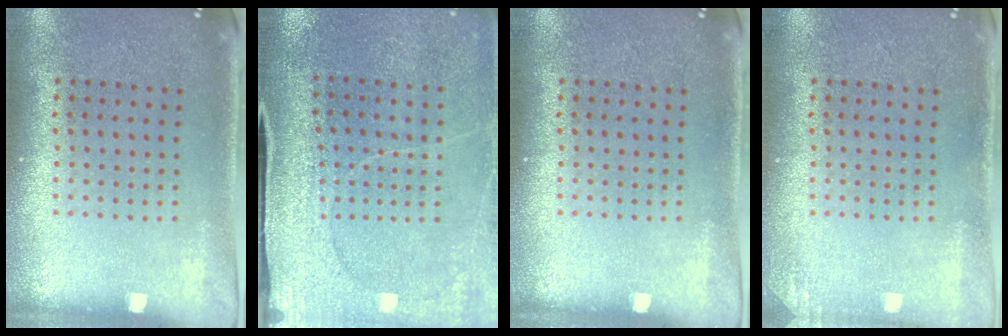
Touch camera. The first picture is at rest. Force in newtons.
{"total": 2.9, "press": 2.9, "slide": 0.4}
{"total": 0.0}
{"total": 1.0, "press": 1.0, "slide": 0.1}